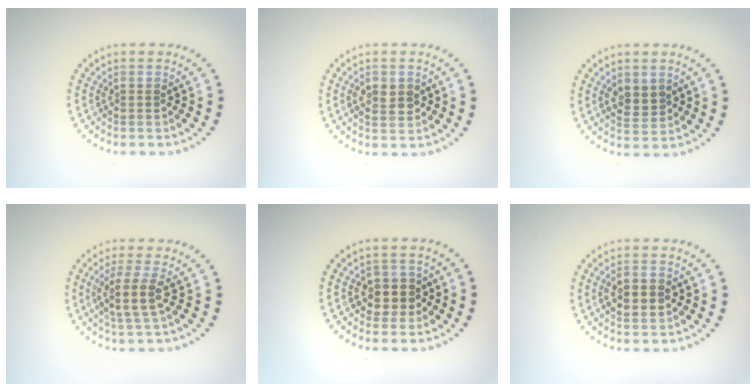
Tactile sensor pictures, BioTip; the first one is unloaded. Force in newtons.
{"total": 2.3, "press": 2.3, "slide": 0.1}
{"total": 2.4, "press": 2.4, "slide": 0.5}
{"total": 2.9, "press": 2.3, "slide": 1.7}
{"total": 2.8, "press": 2.7, "slide": 0.9}
{"total": 2.8, "press": 2.8, "slide": 0.1}